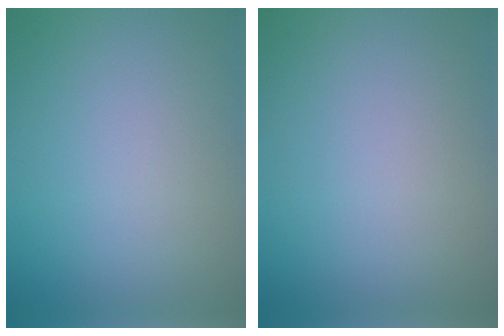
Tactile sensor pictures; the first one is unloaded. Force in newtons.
{"total": 0.0}